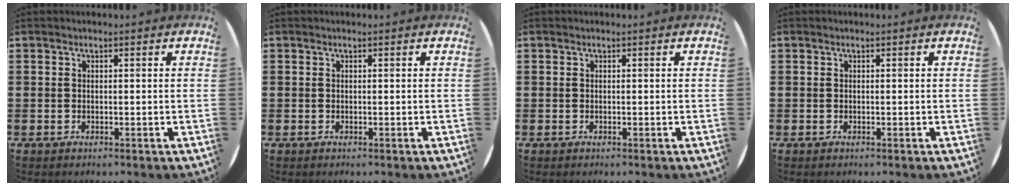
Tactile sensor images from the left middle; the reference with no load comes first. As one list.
[{"total": 0.0}, {"total": 0.0}, {"total": 0.0}]